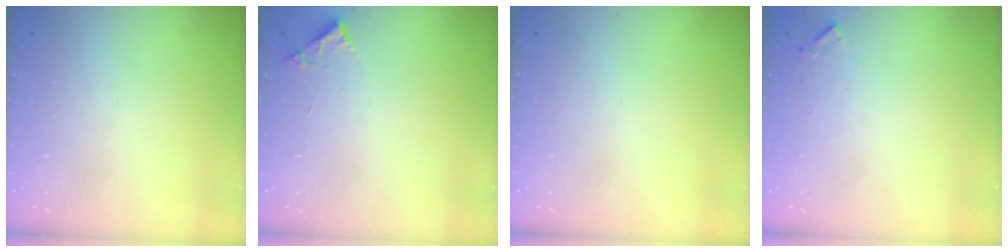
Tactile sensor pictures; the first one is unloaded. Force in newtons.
{"total": 3.7, "press": 3.7, "slide": 0.1}
{"total": 0.0}
{"total": 5.7, "press": 5.7, "slide": 0.4}